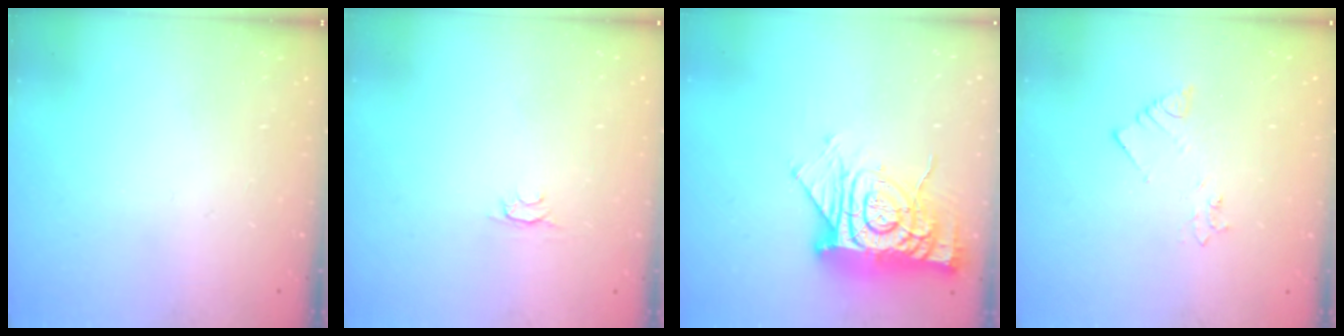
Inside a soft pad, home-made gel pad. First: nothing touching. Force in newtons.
{"total": 2.4, "press": 2.3, "slide": 0.5}
{"total": 15.5, "press": 15.5, "slide": 1.4}
{"total": 2.1, "press": 2.1, "slide": 0.4}